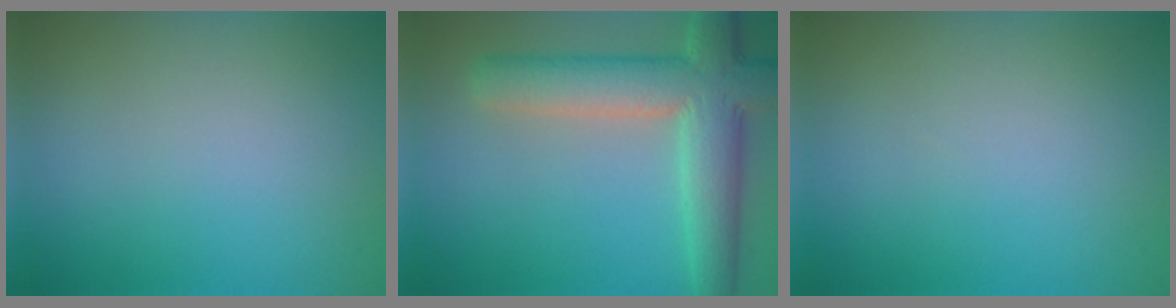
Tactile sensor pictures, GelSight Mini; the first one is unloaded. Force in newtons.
{"total": 8.0, "press": 7.9, "slide": 0.8}
{"total": 0.0}